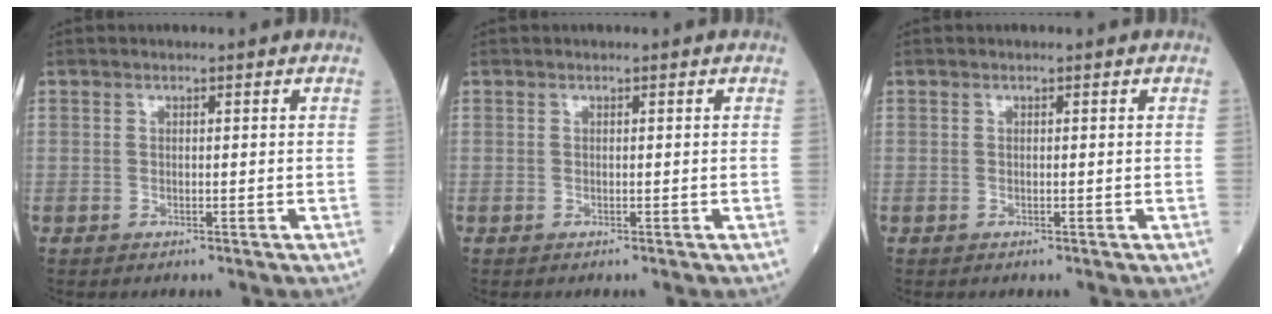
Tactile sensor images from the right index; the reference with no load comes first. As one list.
[{"total": 0.0}, {"total": 0.0}]